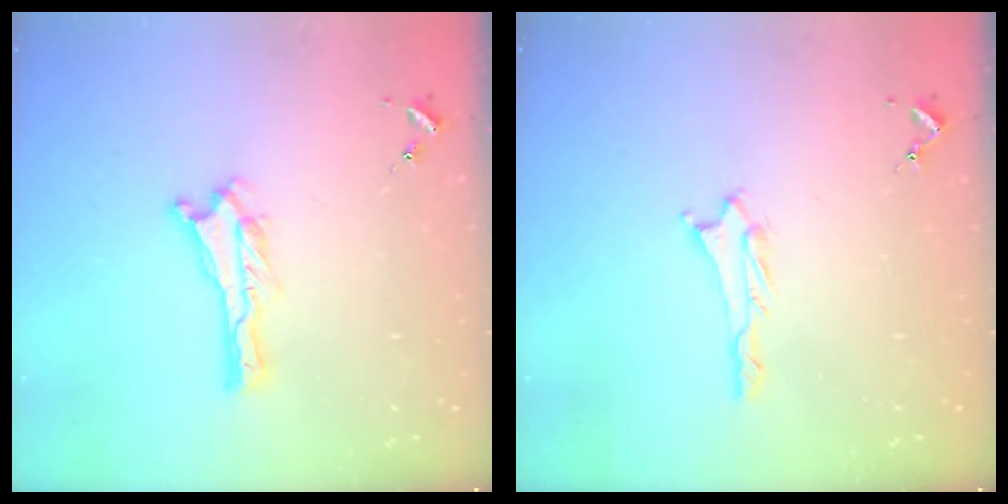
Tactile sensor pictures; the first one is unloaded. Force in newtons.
{"total": 1.2, "press": 1.2, "slide": 0.1}